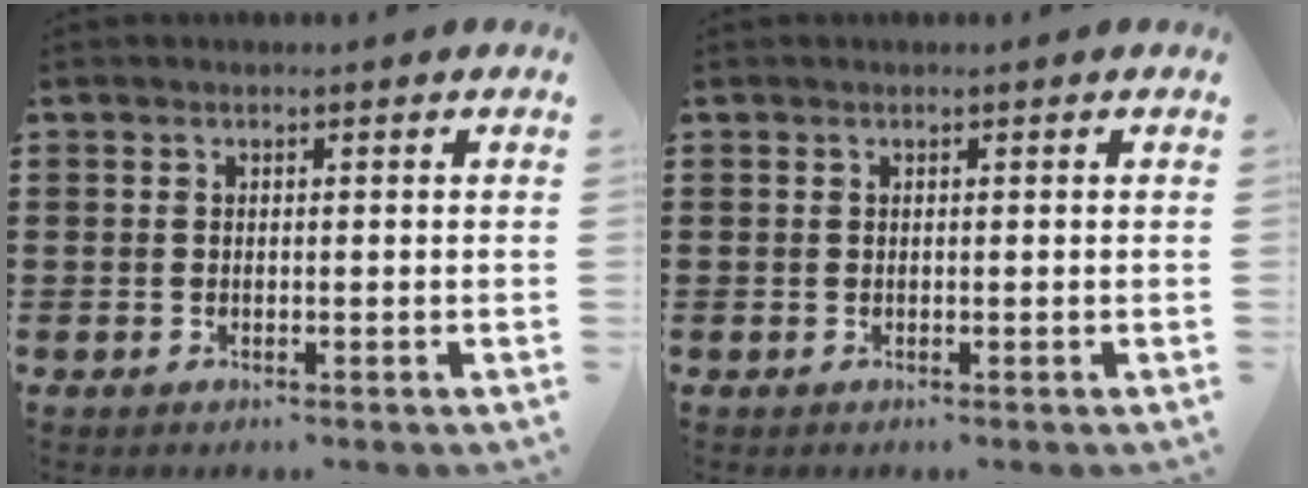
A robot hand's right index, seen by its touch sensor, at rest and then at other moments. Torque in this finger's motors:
{"motor_torque": [0.18, -0.17, 0.02, 0.02]}